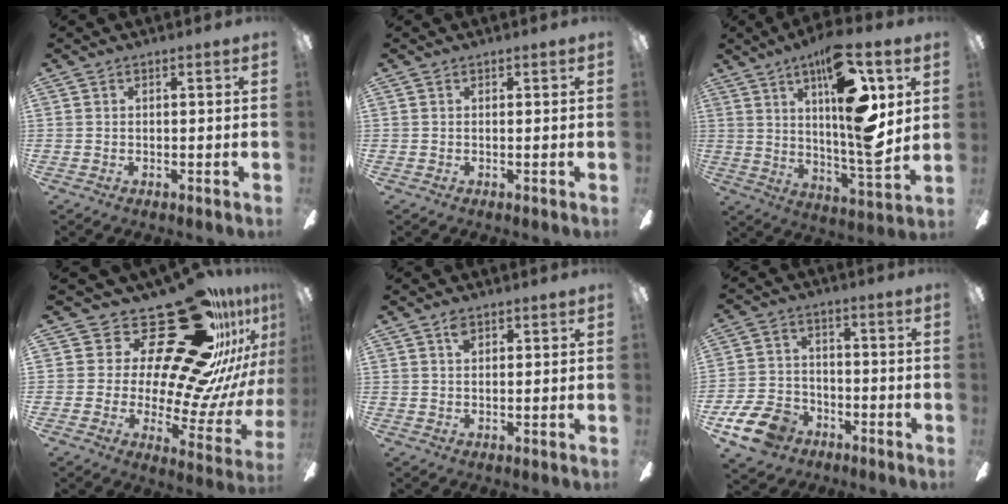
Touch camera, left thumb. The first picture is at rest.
{"total": 0.0}
{"total": 21.1, "force": [8.3, 5.9, 18.4], "torque": [-0.297, -0.051, 0.121]}
{"total": 30.7, "force": [20.0, 12.8, 19.4], "torque": [-0.248, -0.161, 0.357]}
{"total": 2.5, "force": [1.7, 1.2, 1.4], "torque": [-0.023, -0.002, 0.029]}
{"total": 11.9, "force": [-7.5, 7.5, 5.4], "torque": [-0.118, 0.052, -0.138]}